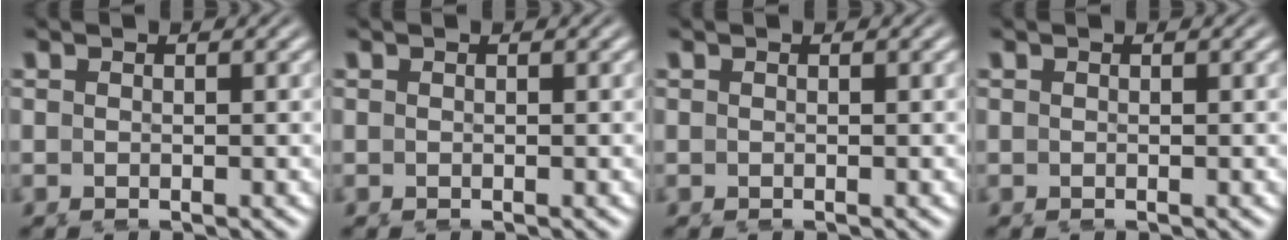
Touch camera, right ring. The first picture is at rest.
{"total": 0.0}
{"total": 0.0}
{"total": 0.0}